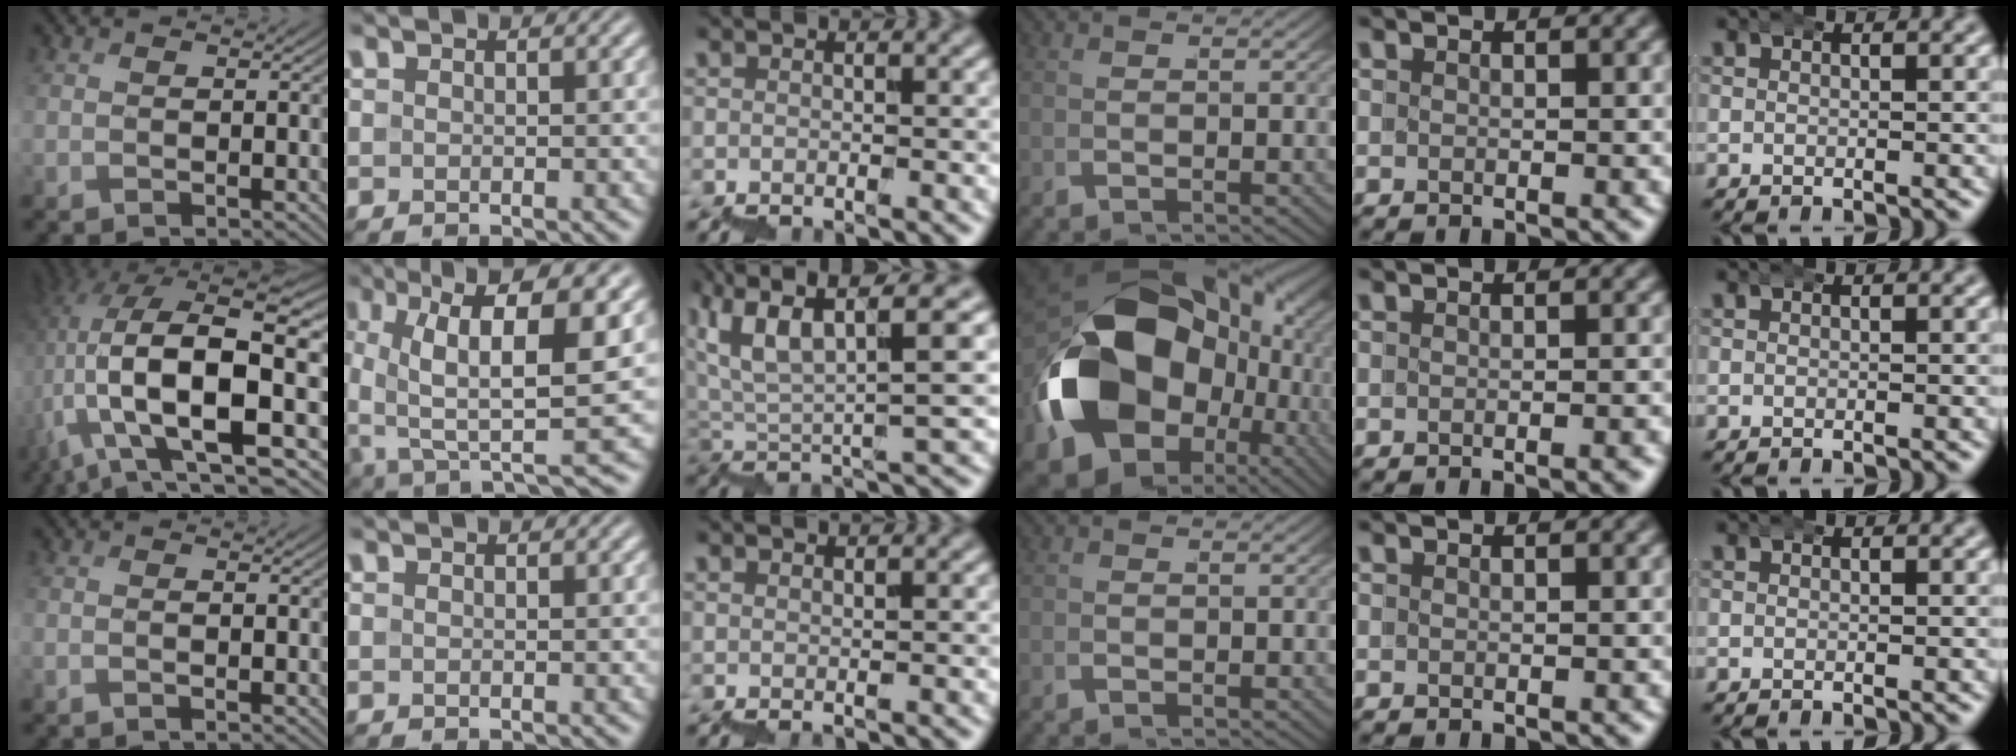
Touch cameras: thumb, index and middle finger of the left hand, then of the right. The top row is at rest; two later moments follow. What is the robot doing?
{"motion": "wrap", "object": "bubble wrap"}